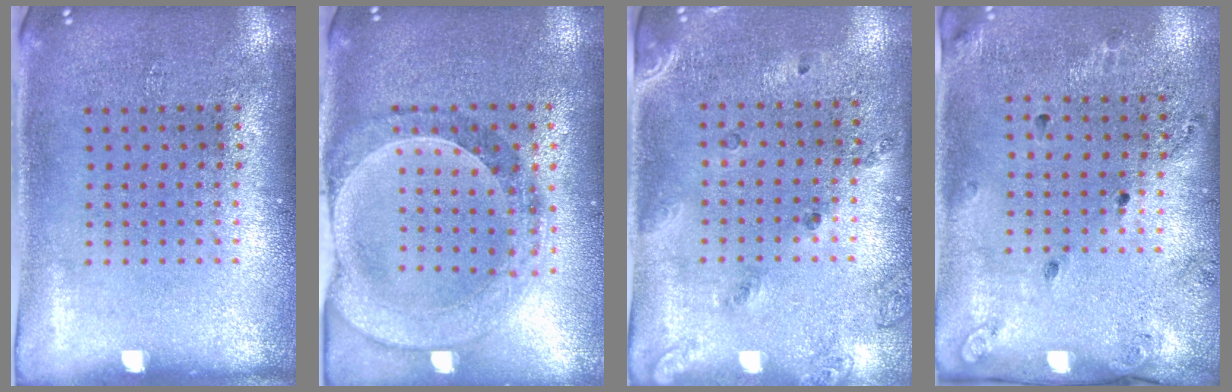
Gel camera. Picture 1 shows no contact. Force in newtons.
{"total": 0.9, "press": 0.9, "slide": 0.2}
{"total": 1.6, "press": 1.1, "slide": 1.1}
{"total": 1.6, "press": 1.2, "slide": 1.1}